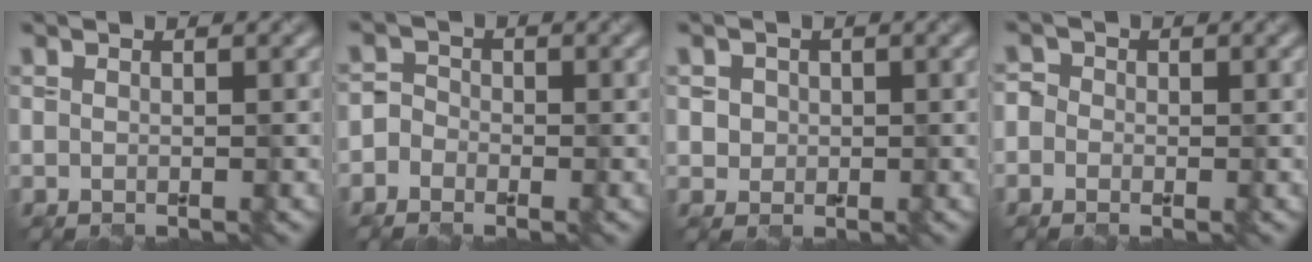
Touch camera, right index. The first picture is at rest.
{"total": 2.2, "force": [-1.2, 1.9, 0.3], "torque": [0.017, 0.014, -0.031]}
{"total": 2.0, "force": [0.4, 1.8, 0.6], "torque": [-0.006, 0.004, 0.017]}
{"total": 2.2, "force": [0.0, 2.1, 0.6], "torque": [0.011, 0.009, -0.027]}